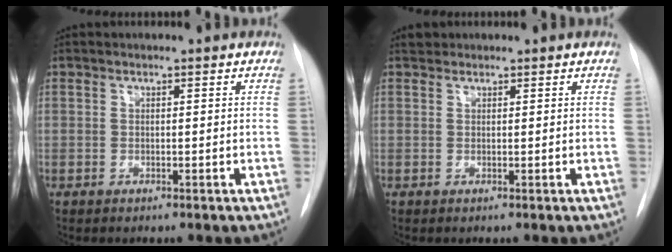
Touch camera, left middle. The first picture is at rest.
{"total": 1.0, "force": [0.8, 0.5, 0.0], "torque": [-0.002, 0.008, 0.013]}